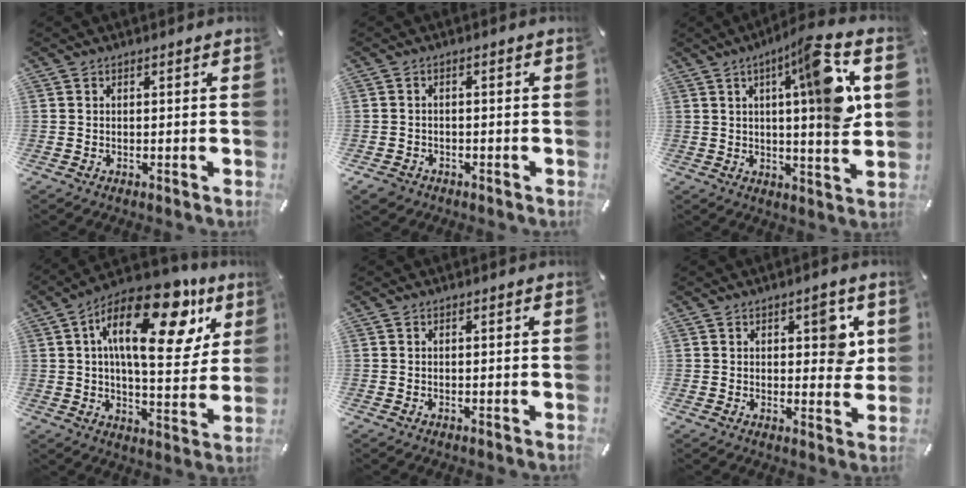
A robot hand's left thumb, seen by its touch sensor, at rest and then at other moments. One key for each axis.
{"total": 2.3, "fx": -1.5, "fy": 1.7, "fz": 0.6, "tx": -0.017, "ty": 0.006, "tz": -0.033}
{"total": 15.3, "fx": 5.0, "fy": 2.2, "fz": 14.3, "tx": -0.206, "ty": -0.022, "tz": 0.065}
{"total": 24.2, "fx": 10.6, "fy": 10.4, "fz": 19.2, "tx": -0.310, "ty": -0.055, "tz": 0.162}
{"total": 0.0}
{"total": 6.2, "fx": 2.3, "fy": 3.3, "fz": 4.7, "tx": -0.041, "ty": -0.013, "tz": 0.028}